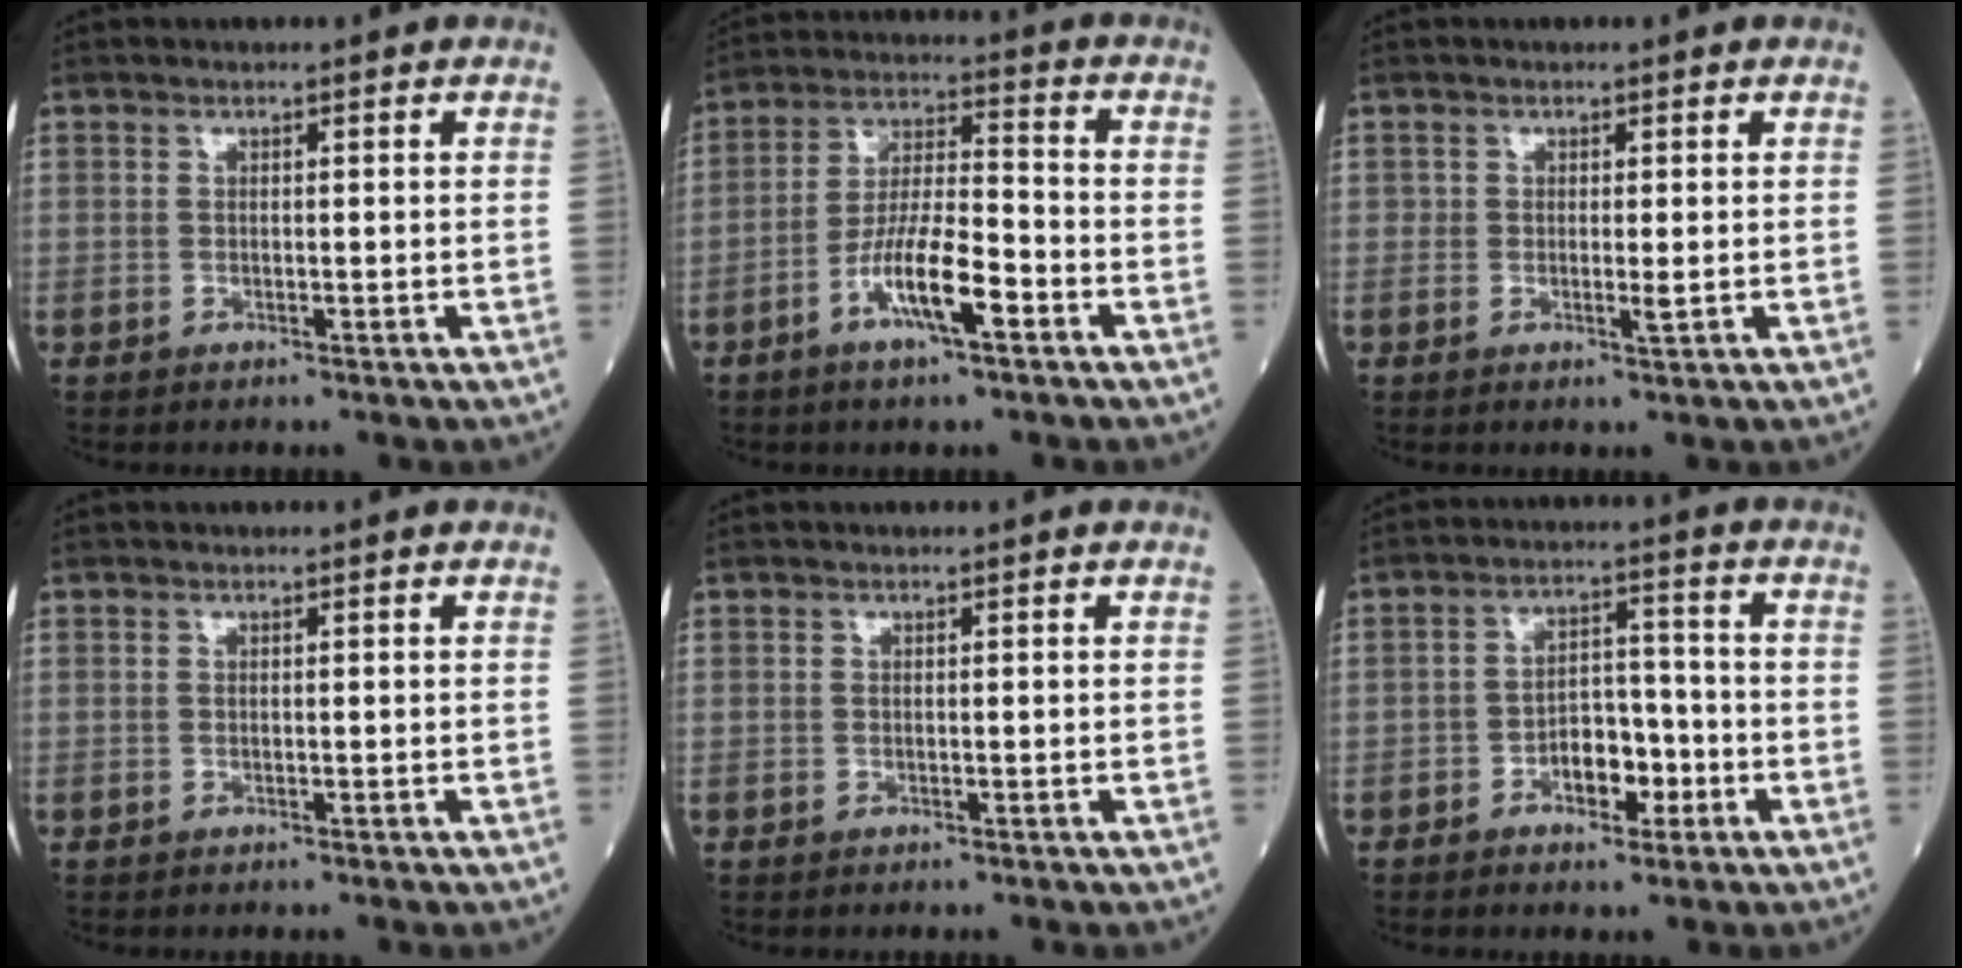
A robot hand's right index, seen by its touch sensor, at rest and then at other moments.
{"total": 10.1, "force": [-4.6, 1.8, 8.8], "torque": [-0.168, -0.001, -0.085]}
{"total": 1.2, "force": [-0.1, 0.3, 1.2], "torque": [-0.016, -0.003, -0.002]}
{"total": 0.0}
{"total": 0.0}
{"total": 6.3, "force": [-2.6, 3.4, 4.7], "torque": [-0.073, 0.016, -0.043]}